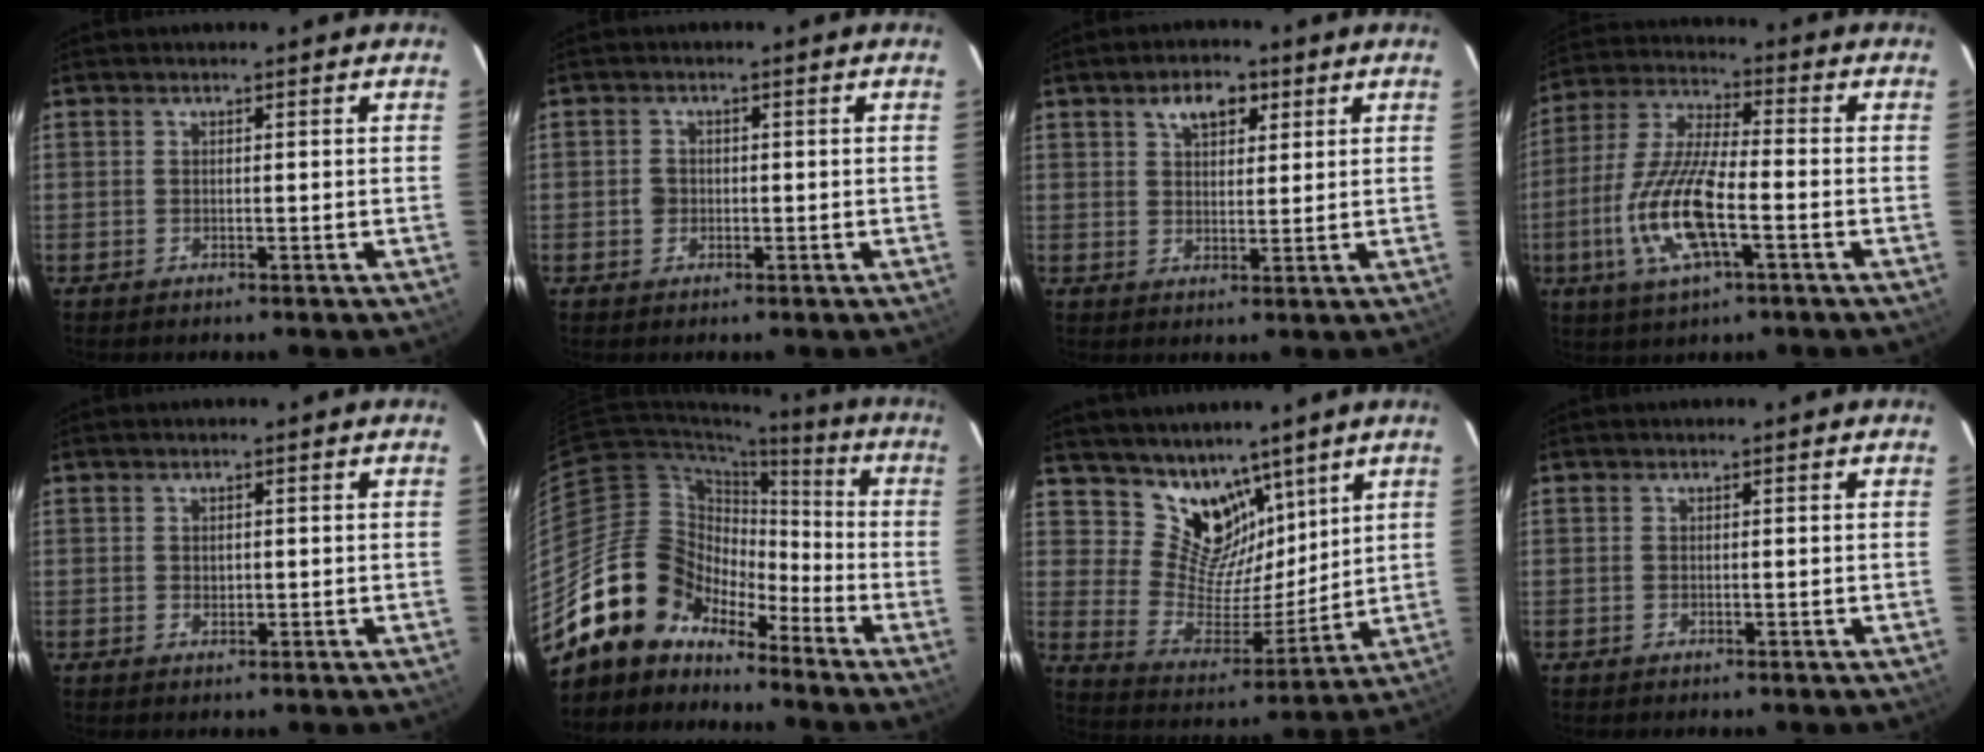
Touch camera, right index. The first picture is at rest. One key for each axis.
{"total": 1.9, "fx": -0.3, "fy": 1.8, "fz": 0.5, "tx": -0.009, "ty": 0.004, "tz": -0.006}
{"total": 5.7, "fx": 3.0, "fy": 3.3, "fz": 3.6, "tx": -0.057, "ty": 0.016, "tz": 0.051}
{"total": 15.0, "fx": -4.7, "fy": 4.1, "fz": 13.6, "tx": -0.289, "ty": -0.008, "tz": -0.092}
{"total": 1.1, "fx": 0.1, "fy": 1.0, "fz": 0.4, "tx": -0.004, "ty": 0.001, "tz": 0.003}
{"total": 14.7, "fx": -11.5, "fy": 8.6, "fz": 3.0, "tx": -0.062, "ty": 0.040, "tz": -0.212}
{"total": 13.0, "fx": 9.4, "fy": 7.8, "fz": 4.6, "tx": -0.081, "ty": -0.006, "tz": 0.182}
{"total": 0.0}